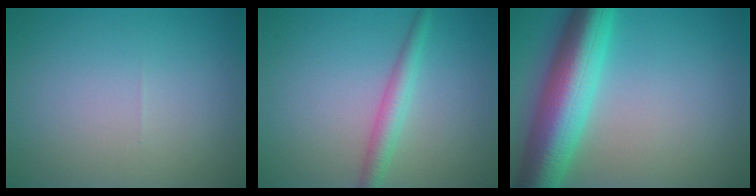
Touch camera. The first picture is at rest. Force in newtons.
{"total": 2.5, "press": 2.5, "slide": 0.1}
{"total": 10.0, "press": 10.0, "slide": 0.2}